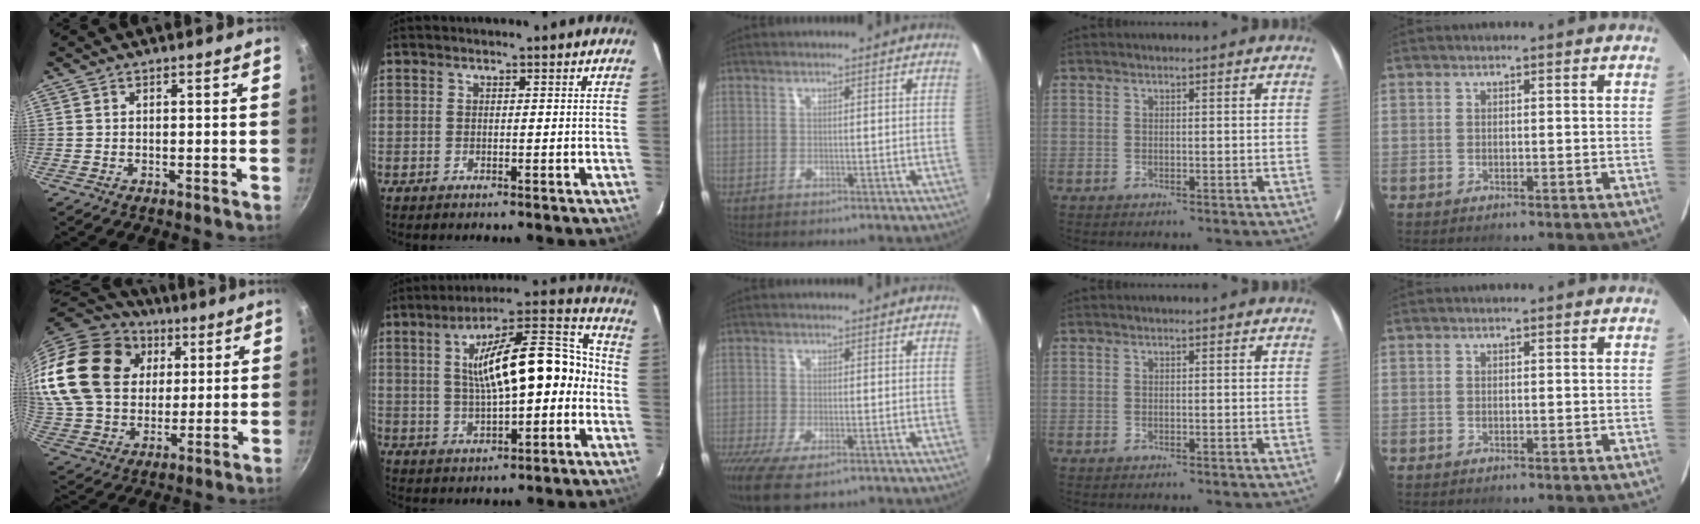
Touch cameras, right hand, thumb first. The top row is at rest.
{"thumb": {"total": 29.4, "force": [9.5, 22.0, 17.0], "torque": [-0.334, 0.011, 0.182]}, "index": {"total": 17.2, "force": [-0.1, 5.7, 16.2], "torque": [-0.258, 0.037, 0.005]}, "middle": {"total": 9.2, "force": [-5.8, 3.1, 6.5], "torque": [-0.146, -0.040, -0.098]}}